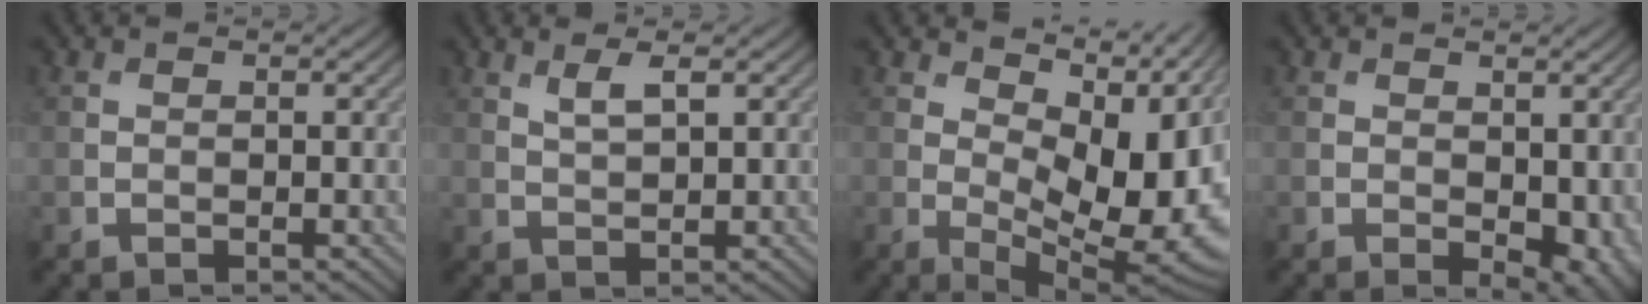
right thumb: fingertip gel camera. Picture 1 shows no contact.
{"total": 2.5, "force": [1.4, 0.6, 1.9], "torque": [-0.042, -0.001, 0.029]}
{"total": 13.2, "force": [3.3, 6.6, 11.0], "torque": [-0.166, -0.004, 0.065]}
{"total": 4.9, "force": [-0.7, 2.7, 4.1], "torque": [-0.054, -0.017, 0.004]}